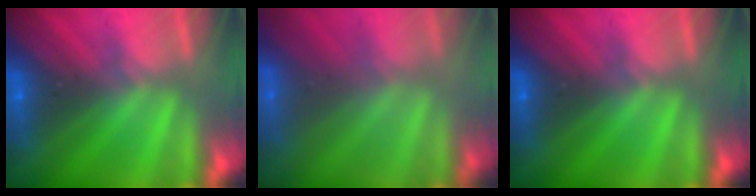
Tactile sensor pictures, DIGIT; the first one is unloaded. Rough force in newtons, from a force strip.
{"total": 2.0}
{"total": 0.0}